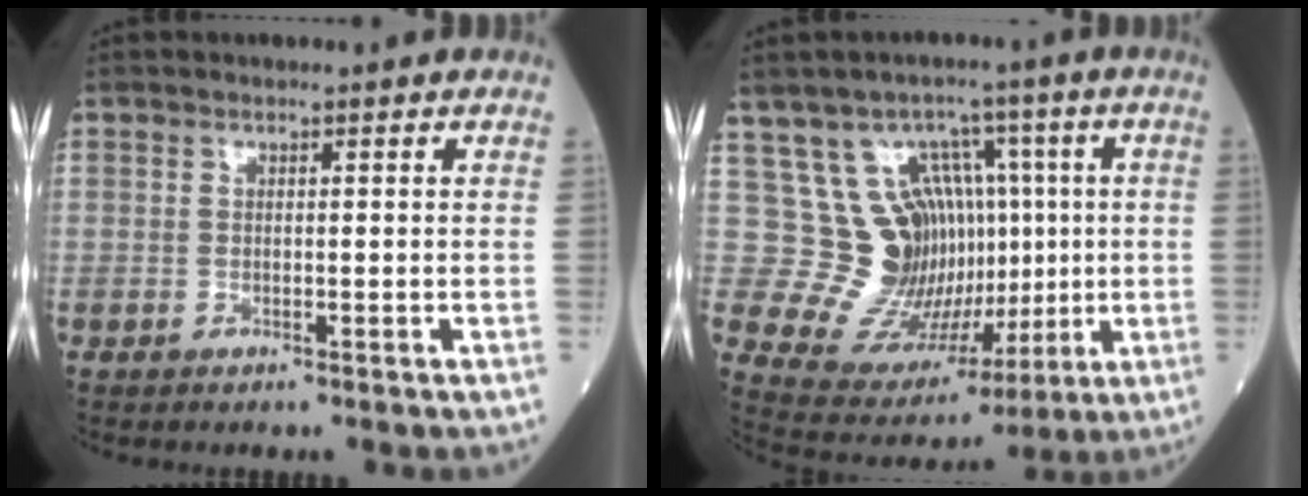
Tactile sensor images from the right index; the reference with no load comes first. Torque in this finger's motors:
{"motor_torque": [0.01, 0.06, -0.01, -0.05]}